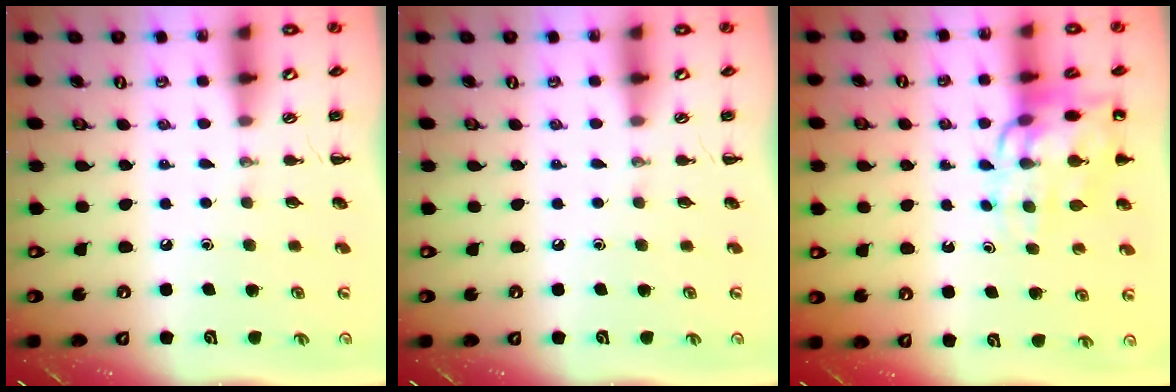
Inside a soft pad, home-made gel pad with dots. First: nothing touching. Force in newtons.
{"total": 0.0}
{"total": 13.3, "press": 13.0, "slide": 2.8}